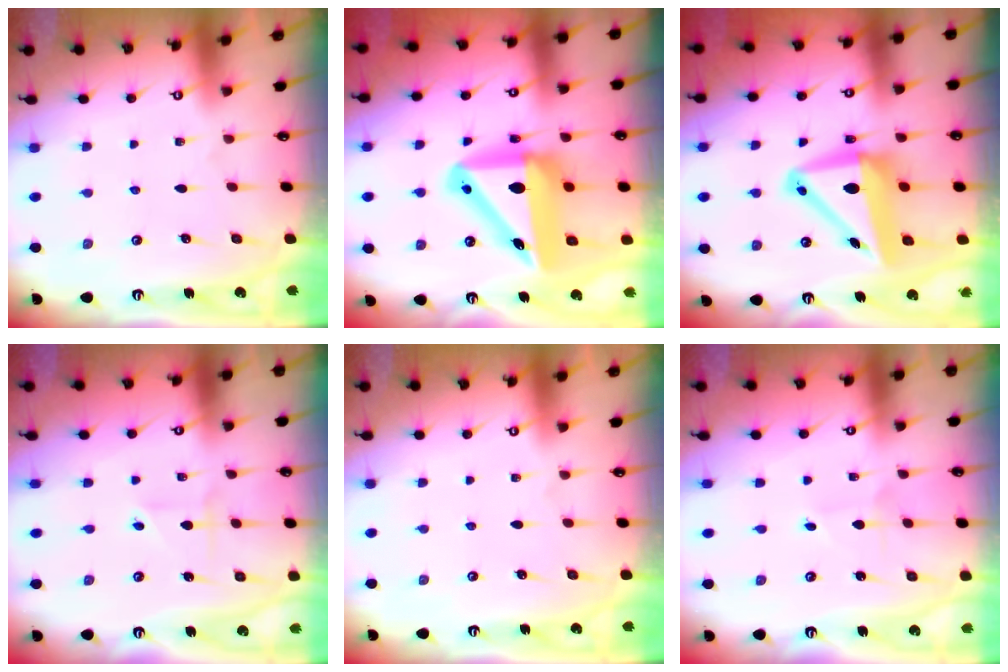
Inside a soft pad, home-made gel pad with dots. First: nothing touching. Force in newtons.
{"total": 15.2, "press": 14.7, "slide": 3.6}
{"total": 11.4, "press": 11.1, "slide": 2.6}
{"total": 2.1, "press": 1.8, "slide": 1.1}
{"total": 0.0}
{"total": 1.1, "press": 1.1, "slide": 0.1}